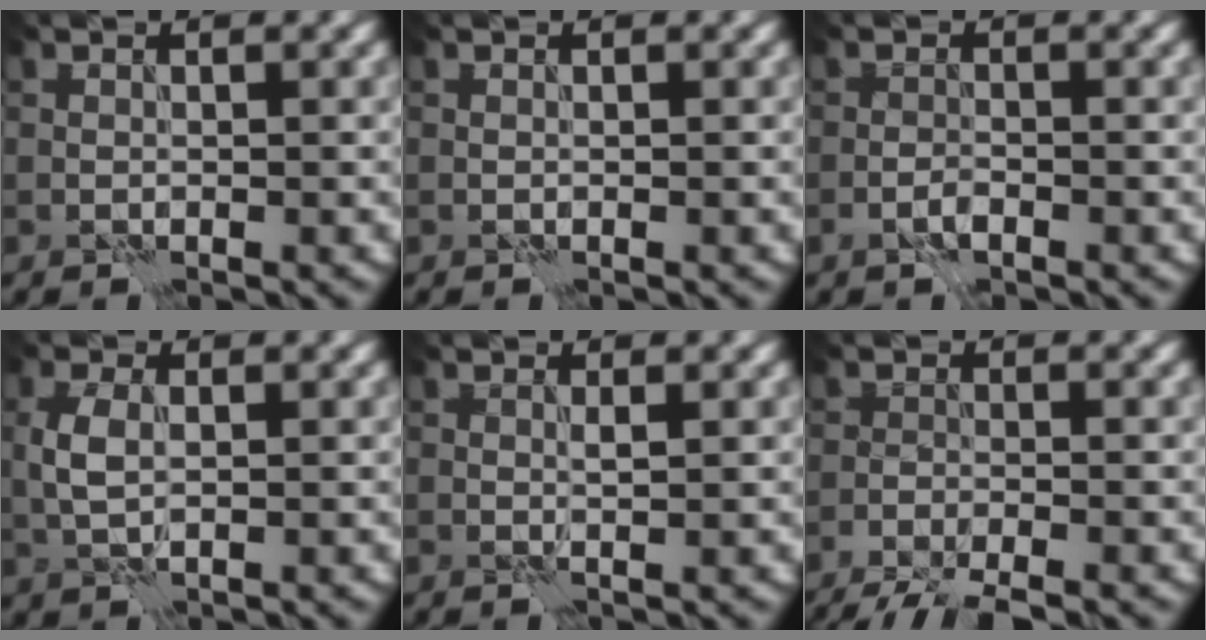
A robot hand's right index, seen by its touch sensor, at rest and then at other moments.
{"total": 0.0}
{"total": 1.2, "force": [-0.8, 0.5, 0.8], "torque": [-0.017, 0.003, -0.017]}
{"total": 2.6, "force": [0.2, 1.4, 2.2], "torque": [-0.054, 0.002, 0.004]}
{"total": 0.7, "force": [0.2, 0.0, 0.7], "torque": [-0.013, 0.000, 0.002]}
{"total": 6.1, "force": [-5.2, 1.2, 2.9], "torque": [-0.052, -0.019, -0.087]}